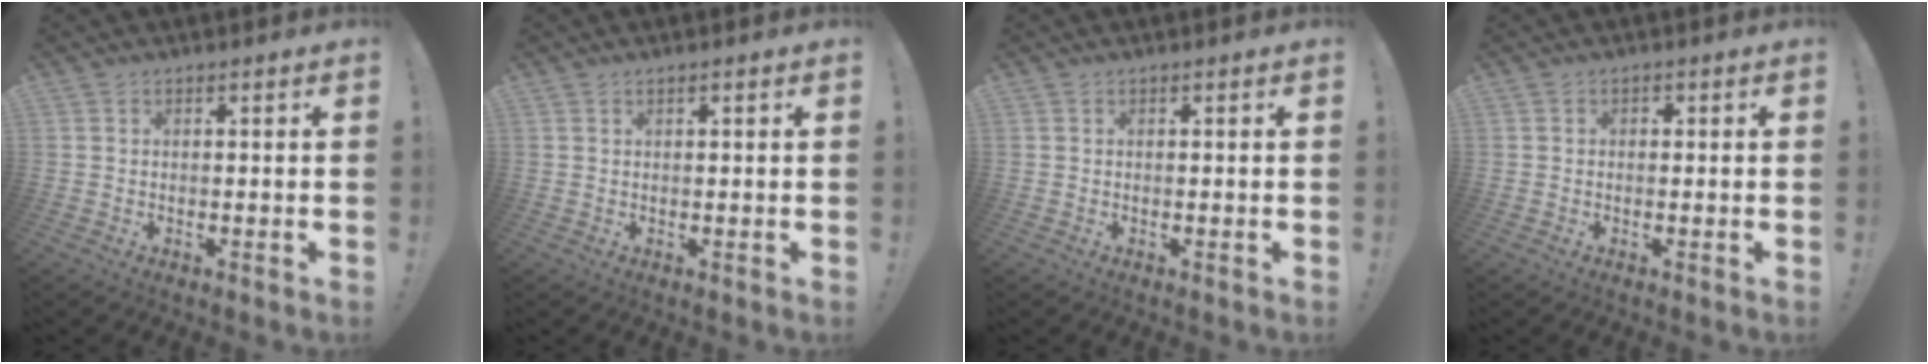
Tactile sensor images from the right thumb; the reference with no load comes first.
{"total": 0.8, "force": [0.4, 0.0, 0.7], "torque": [-0.016, 0.003, 0.007]}
{"total": 0.0}
{"total": 0.8, "force": [-0.5, 0.6, 0.3], "torque": [-0.011, 0.006, -0.008]}